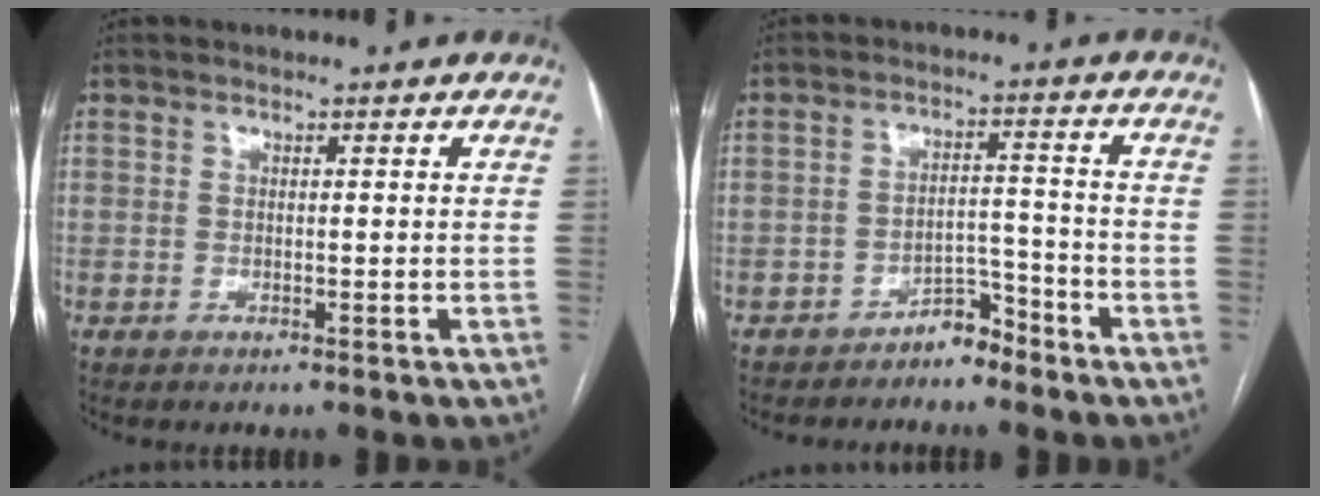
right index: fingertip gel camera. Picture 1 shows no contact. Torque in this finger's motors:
{"motor_torque": [-0.12, 0.03, 0.01, -0.02]}